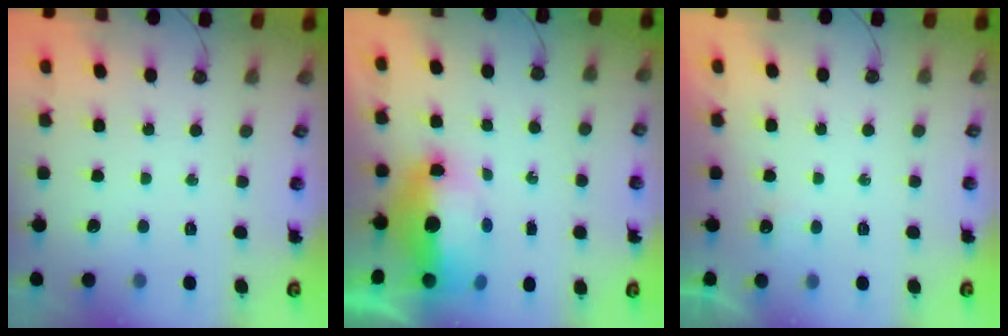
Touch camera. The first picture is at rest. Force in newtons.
{"total": 12.7, "press": 12.6, "slide": 1.6}
{"total": 2.2, "press": 2.1, "slide": 0.4}